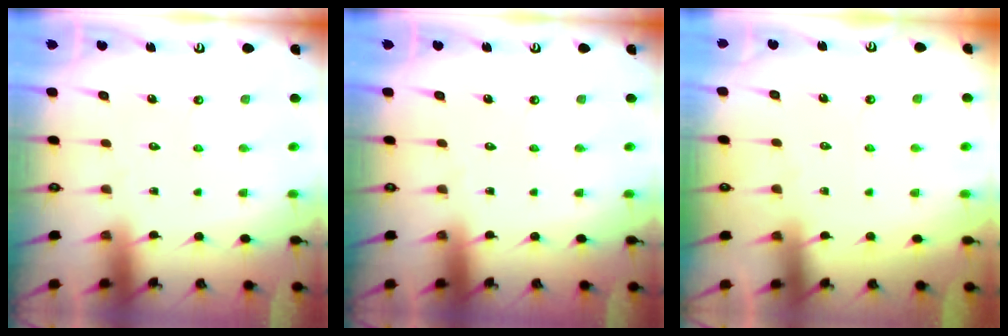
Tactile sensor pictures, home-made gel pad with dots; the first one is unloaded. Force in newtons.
{"total": 0.0}
{"total": 3.2, "press": 3.2, "slide": 0.5}